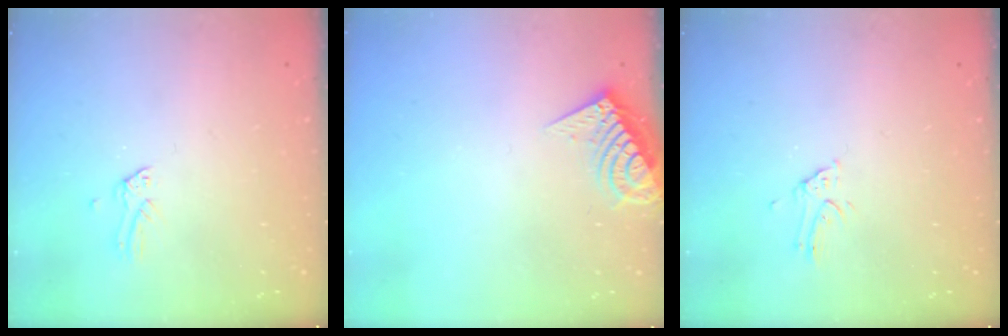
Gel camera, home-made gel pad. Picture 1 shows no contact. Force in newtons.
{"total": 9.6, "press": 9.6, "slide": 0.5}
{"total": 1.1, "press": 1.1, "slide": 0.0}